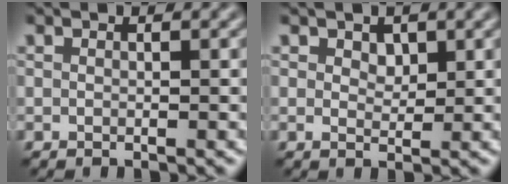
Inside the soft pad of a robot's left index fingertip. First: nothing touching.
{"total": 1.3, "force": [0.8, 0.8, 0.7], "torque": [-0.013, 0.000, 0.013]}